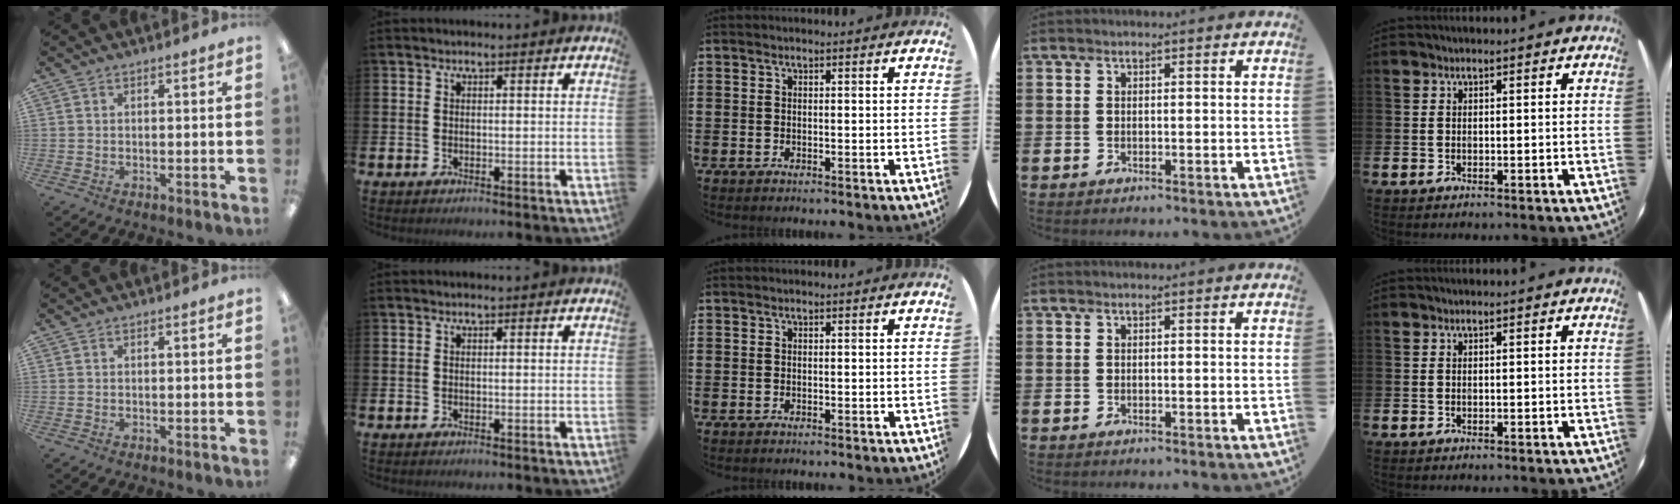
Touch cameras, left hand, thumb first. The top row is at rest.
{}